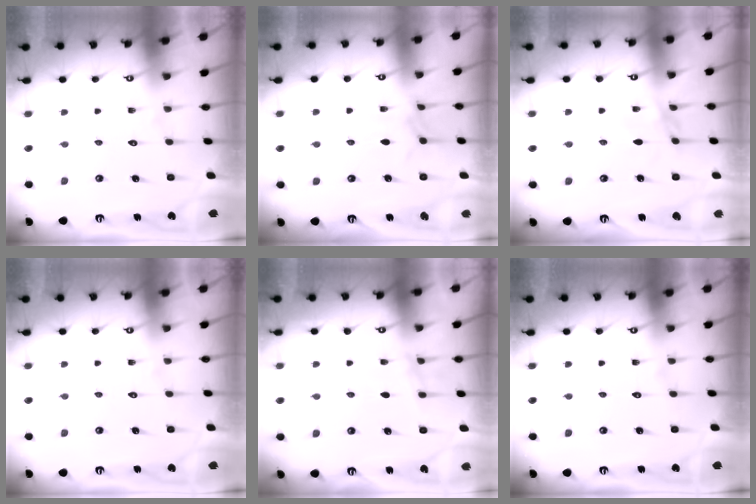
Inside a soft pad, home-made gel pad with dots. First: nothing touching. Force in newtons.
{"total": 3.6, "press": 3.5, "slide": 0.6}
{"total": 2.3, "press": 2.3, "slide": 0.4}
{"total": 0.0}
{"total": 3.7, "press": 3.4, "slide": 1.3}
{"total": 0.0}